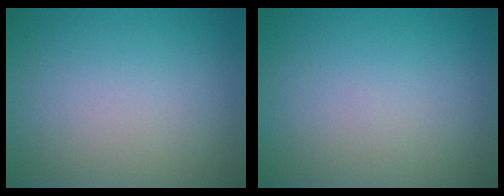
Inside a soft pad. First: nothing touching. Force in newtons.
{"total": 0.0}